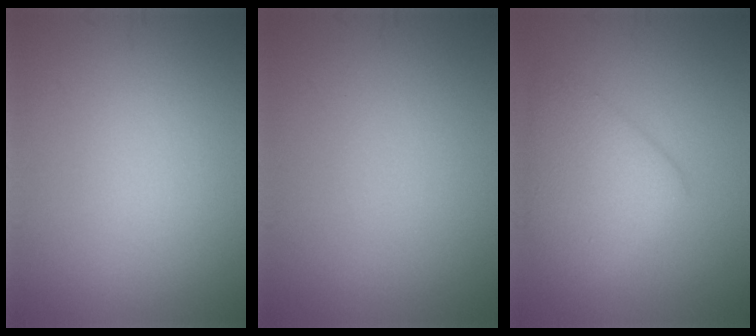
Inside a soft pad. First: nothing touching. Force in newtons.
{"total": 0.0}
{"total": 5.0, "press": 5.0, "slide": 0.1}